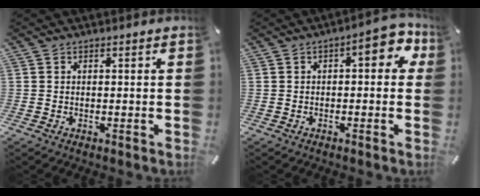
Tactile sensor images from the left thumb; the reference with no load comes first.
{"total": 7.7, "force": [1.7, 3.3, 6.7], "torque": [-0.089, -0.009, 0.020]}